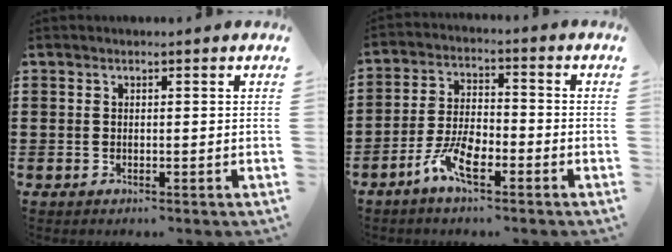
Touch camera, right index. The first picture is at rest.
{"total": 6.8, "force": [-4.1, 2.4, 4.8], "torque": [-0.120, -0.002, -0.083]}